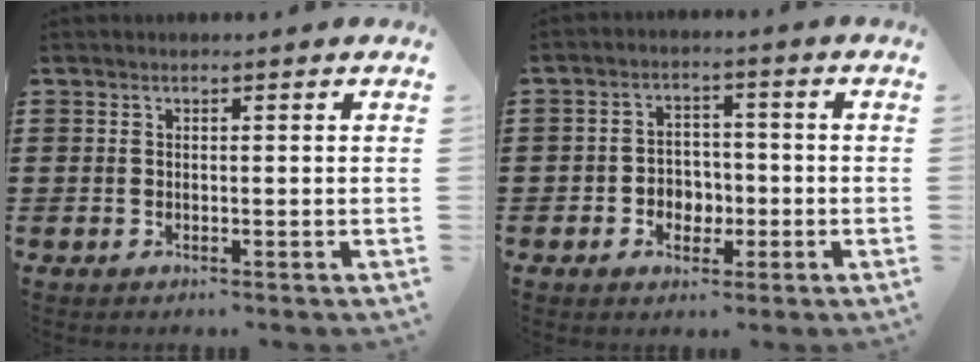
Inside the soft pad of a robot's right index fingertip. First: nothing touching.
{"total": 3.6, "force": [-1.3, 3.0, 1.4], "torque": [-0.027, 0.002, -0.031]}